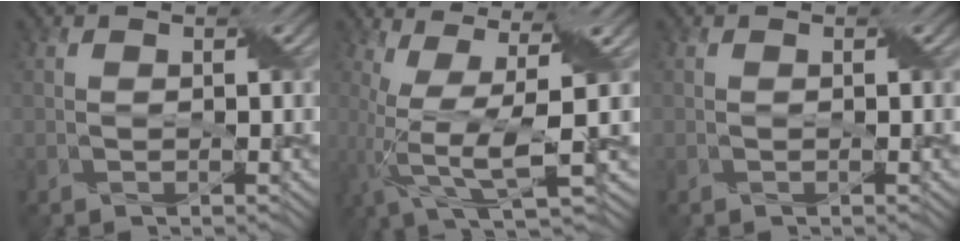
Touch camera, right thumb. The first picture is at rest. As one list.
[{"total": 11.0, "force": [-1.3, 3.2, 10.4], "torque": [-0.225, -0.001, -0.008]}, {"total": 0.0}]